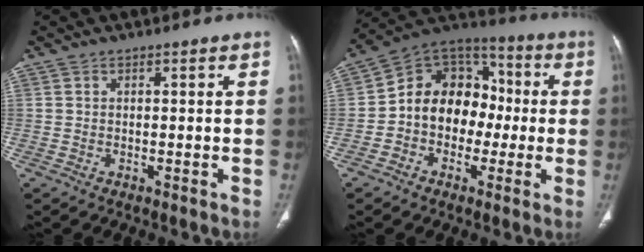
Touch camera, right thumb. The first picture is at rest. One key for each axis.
{"total": 14.5, "fx": -1.4, "fy": 11.7, "fz": 8.5, "tx": -0.084, "ty": 0.048, "tz": -0.040}